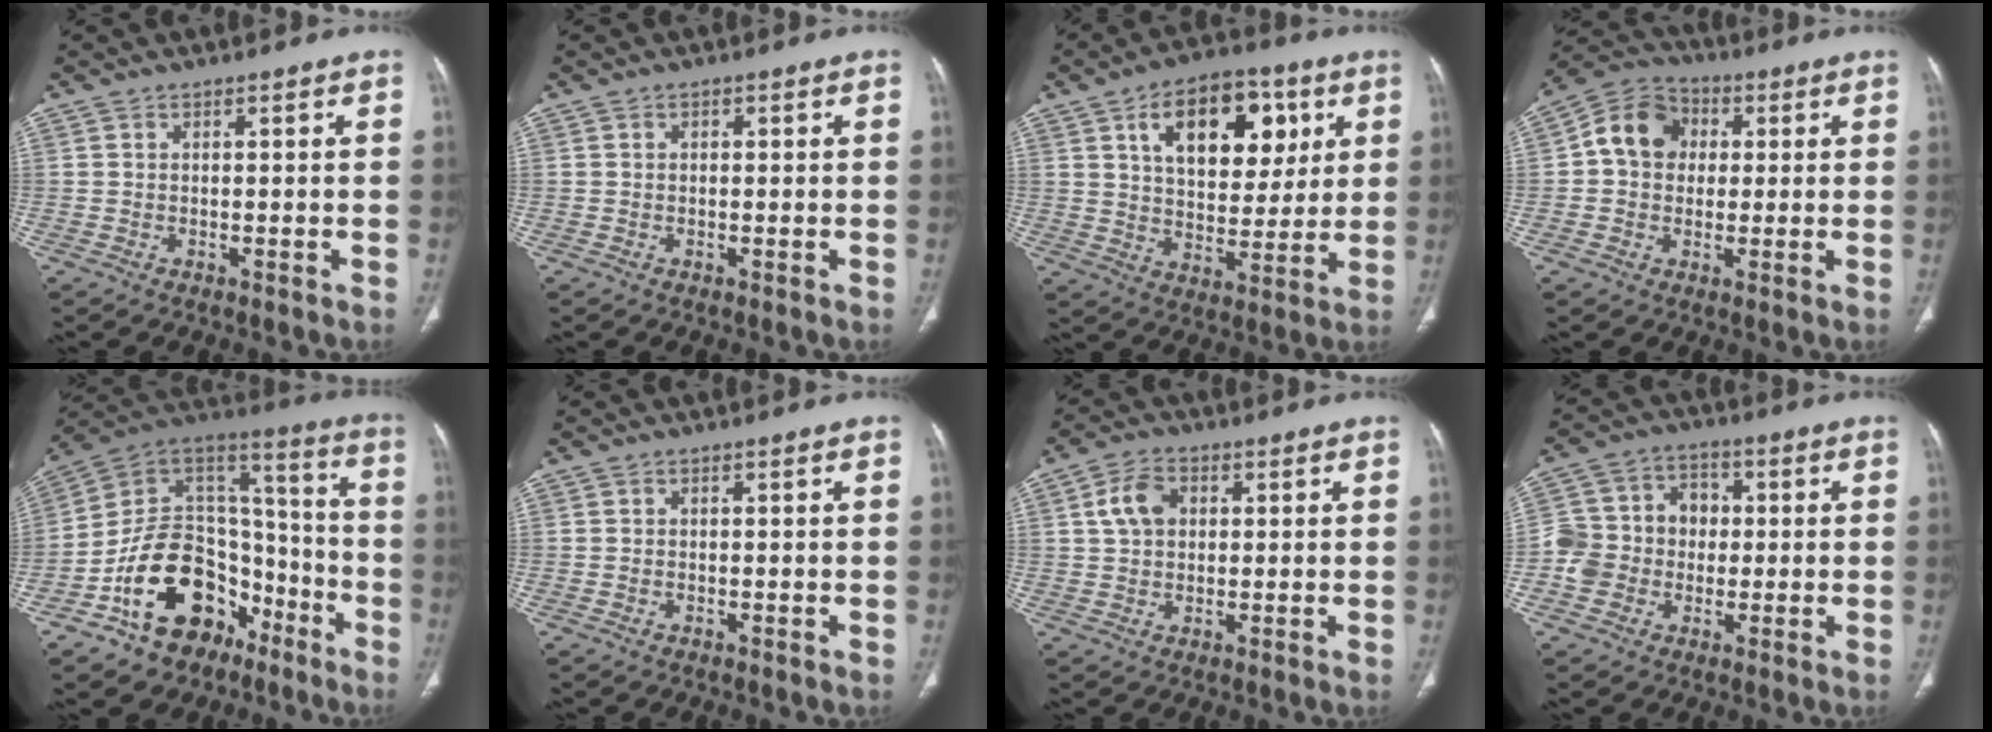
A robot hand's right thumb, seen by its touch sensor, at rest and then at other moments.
{"total": 0.6, "force": [0.1, 0.5, 0.3], "torque": [0.001, 0.002, 0.000]}
{"total": 18.3, "force": [6.8, 10.8, 13.1], "torque": [-0.151, -0.012, 0.108]}
{"total": 10.1, "force": [1.4, 8.4, 5.3], "torque": [-0.072, 0.020, 0.009]}
{"total": 22.6, "force": [-11.2, 15.2, 12.4], "torque": [-0.155, 0.103, -0.184]}
{"total": 0.6, "force": [-0.2, 0.4, 0.3], "torque": [-0.011, 0.005, -0.003]}
{"total": 6.1, "force": [1.5, 4.4, 3.9], "torque": [-0.066, 0.007, 0.022]}
{"total": 10.4, "force": [-1.1, 9.4, 4.4], "torque": [-0.050, 0.038, -0.028]}